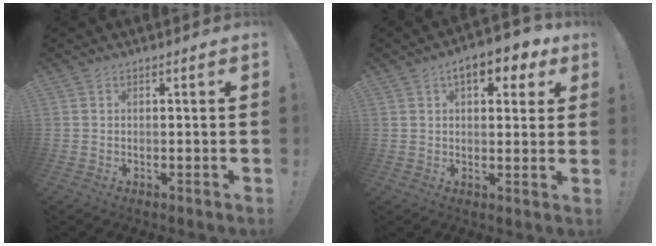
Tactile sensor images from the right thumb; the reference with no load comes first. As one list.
[{"total": 9.0, "force": [4.4, 4.4, 6.5], "torque": [-0.078, -0.013, 0.071]}]